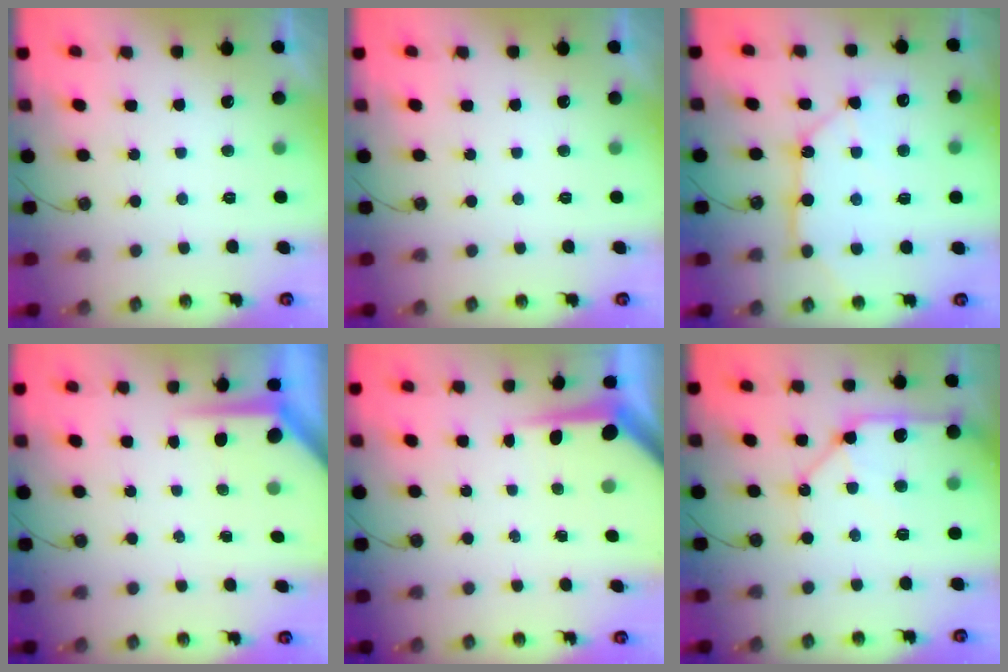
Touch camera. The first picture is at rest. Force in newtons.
{"total": 0.0}
{"total": 13.1, "press": 13.1, "slide": 0.5}
{"total": 4.9, "press": 4.8, "slide": 0.5}
{"total": 4.9, "press": 4.9, "slide": 0.4}
{"total": 13.3, "press": 13.2, "slide": 1.9}